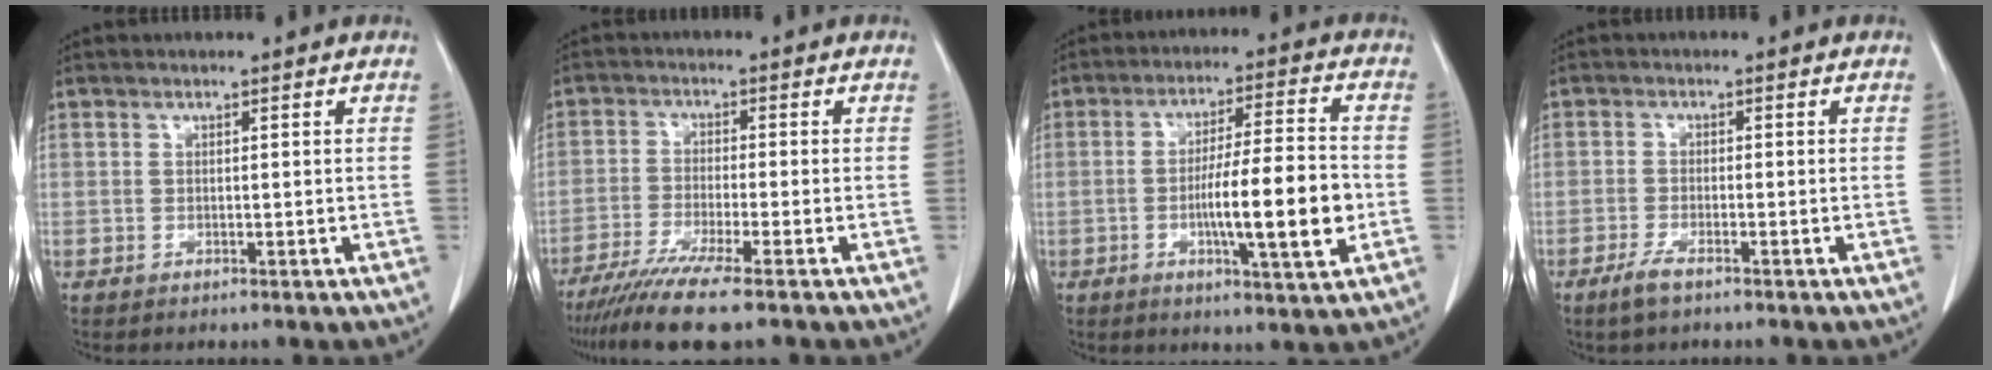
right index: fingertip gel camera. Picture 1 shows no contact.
{"total": 9.2, "force": [-7.0, -0.6, 6.0], "torque": [-0.097, -0.026, -0.116]}
{"total": 12.4, "force": [-2.6, 0.9, 12.1], "torque": [-0.196, 0.000, -0.044]}
{"total": 2.8, "force": [-1.9, 0.5, 2.0], "torque": [-0.047, -0.004, -0.036]}